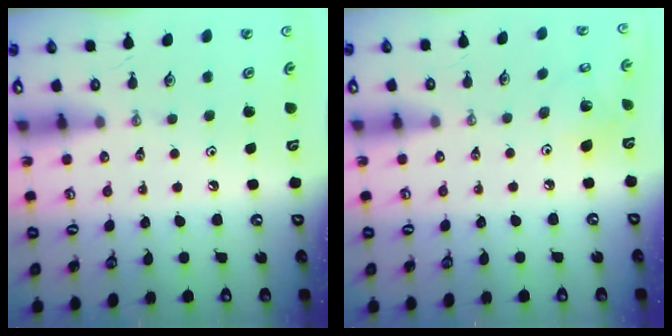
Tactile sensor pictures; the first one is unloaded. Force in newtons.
{"total": 7.5, "press": 7.3, "slide": 1.9}